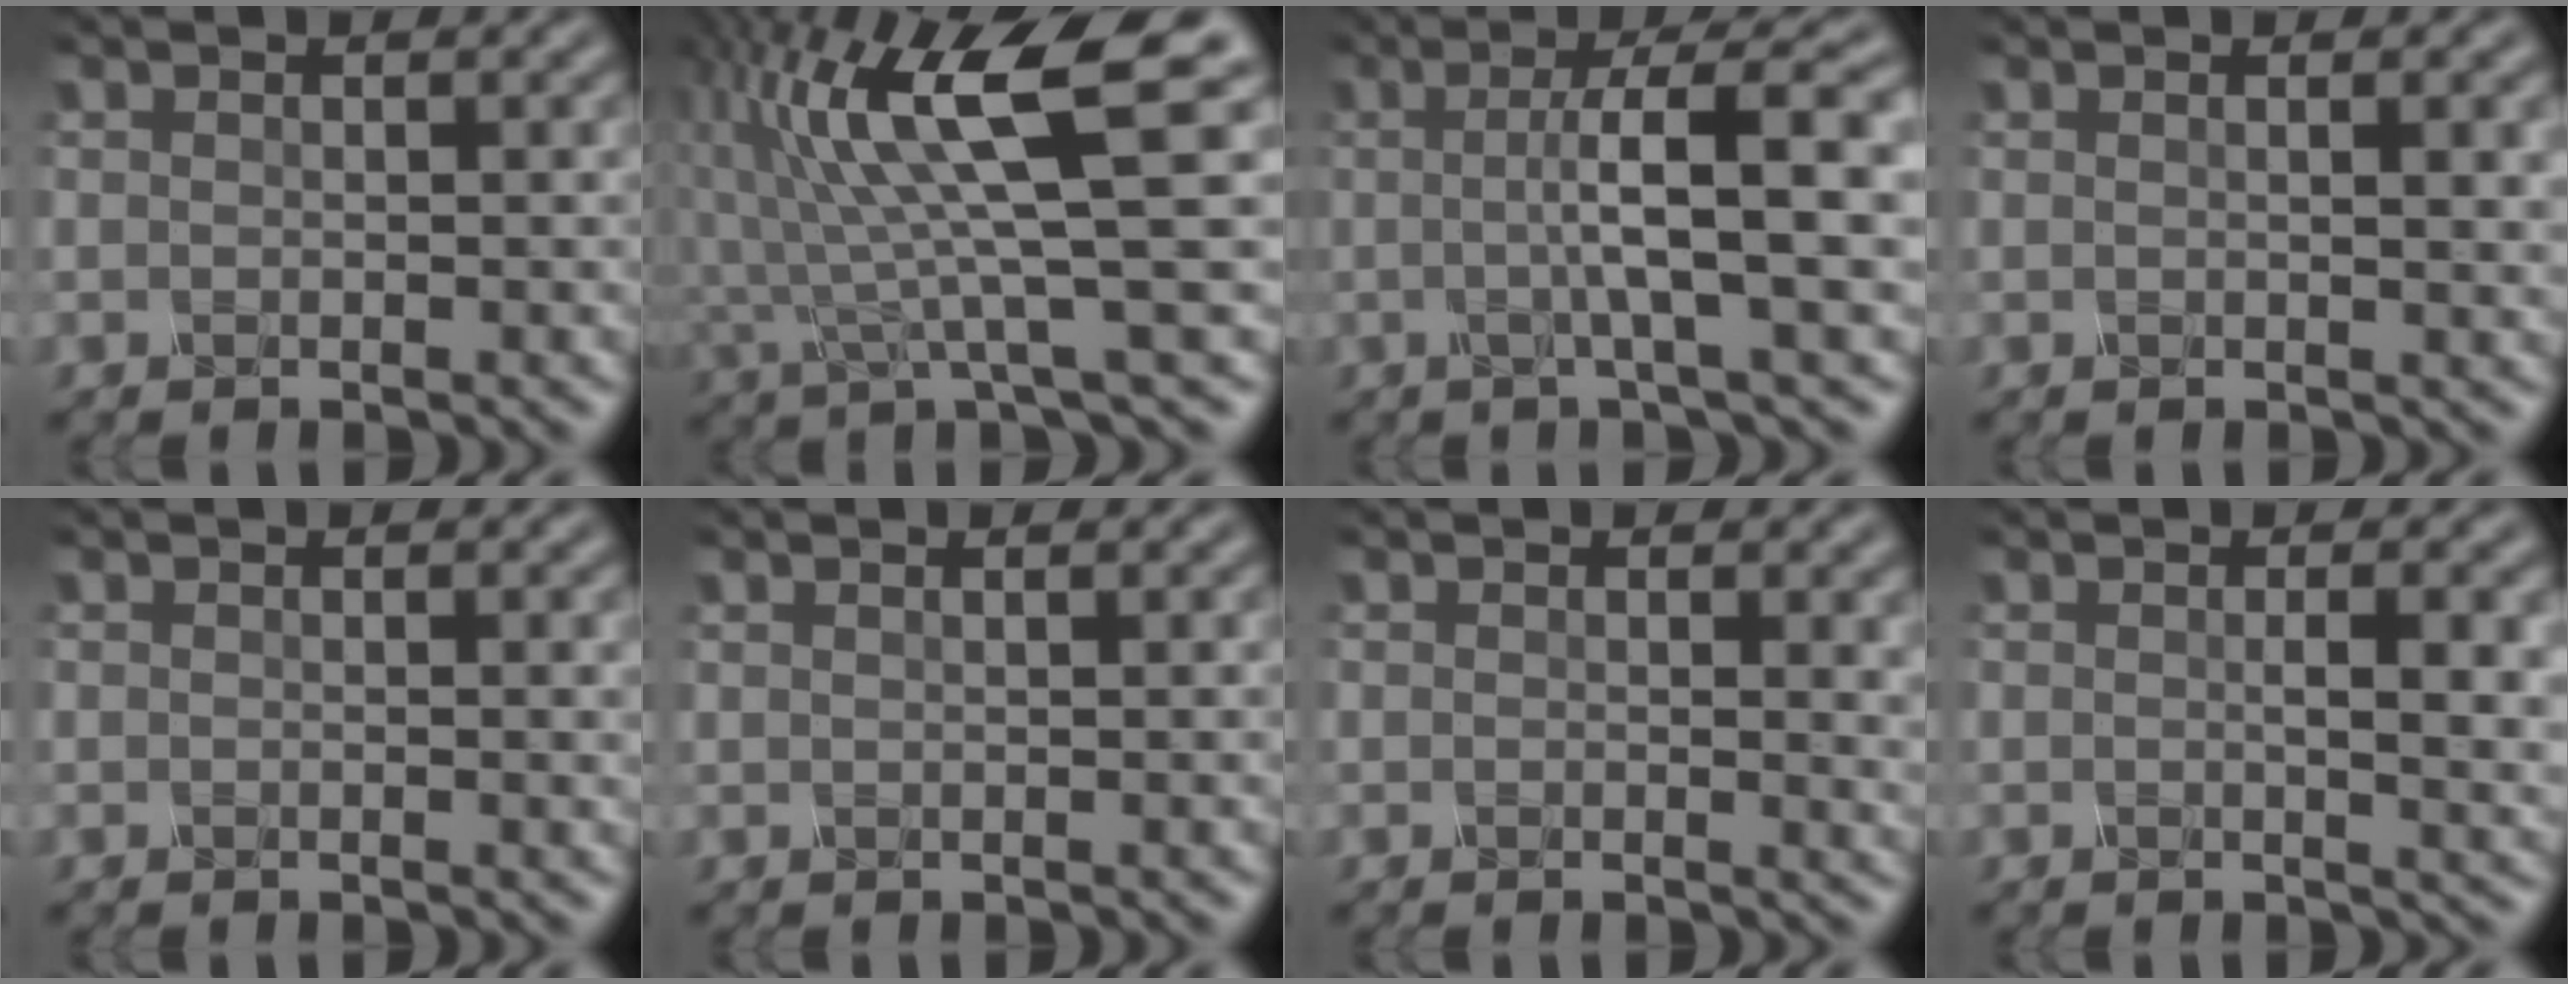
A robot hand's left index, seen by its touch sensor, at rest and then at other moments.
{"total": 10.8, "force": [3.0, 1.8, 10.2], "torque": [-0.183, 0.015, 0.064]}
{"total": 7.7, "force": [0.4, 1.1, 7.6], "torque": [-0.109, 0.016, 0.013]}
{"total": 2.3, "force": [0.5, 0.7, 2.1], "torque": [-0.019, 0.012, -0.001]}
{"total": 0.7, "force": [0.2, 0.2, 0.6], "torque": [-0.008, 0.003, 0.002]}
{"total": 1.7, "force": [1.1, 0.9, 1.1], "torque": [0.006, 0.011, -0.011]}
{"total": 2.2, "force": [0.7, 0.8, 2.0], "torque": [-0.011, 0.004, 0.013]}
{"total": 3.5, "force": [0.2, 0.8, 3.4], "torque": [-0.046, 0.002, 0.011]}